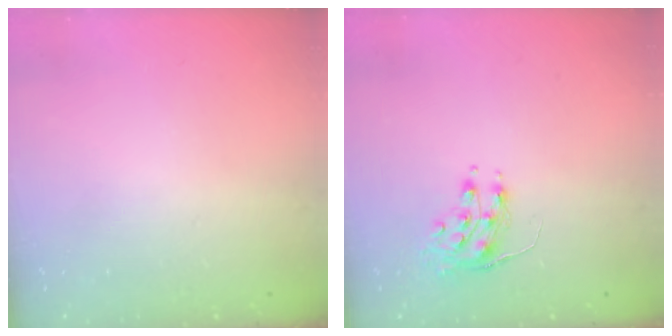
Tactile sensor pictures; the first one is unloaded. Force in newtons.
{"total": 8.9, "press": 8.9, "slide": 0.3}